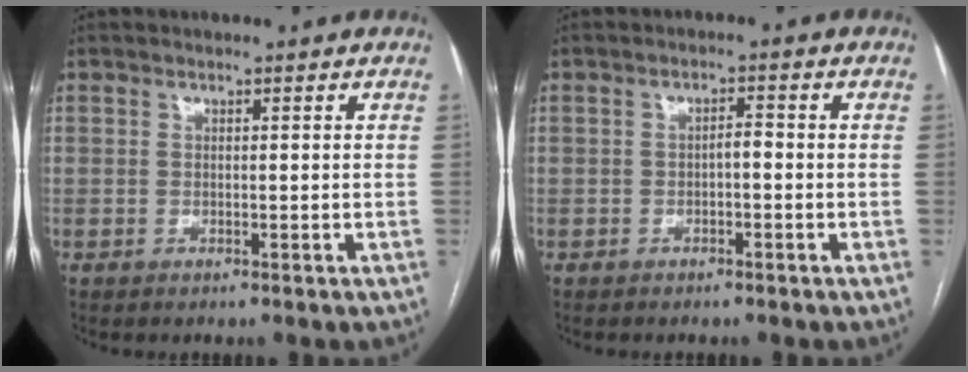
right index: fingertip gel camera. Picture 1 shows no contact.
{"total": 1.8, "force": [-0.5, 0.6, 1.6], "torque": [-0.022, 0.005, -0.011]}